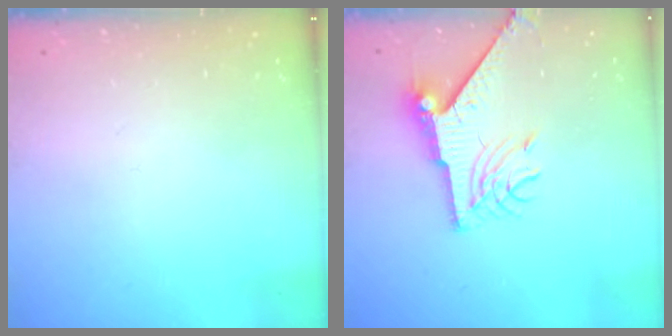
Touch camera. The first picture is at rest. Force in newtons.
{"total": 9.1, "press": 9.1, "slide": 0.6}